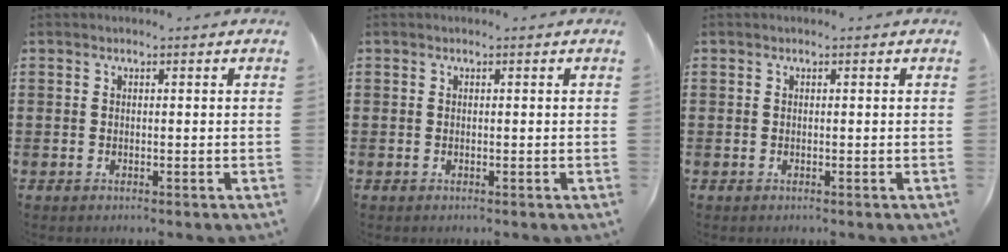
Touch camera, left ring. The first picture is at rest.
{"total": 0.0}
{"total": 0.0}